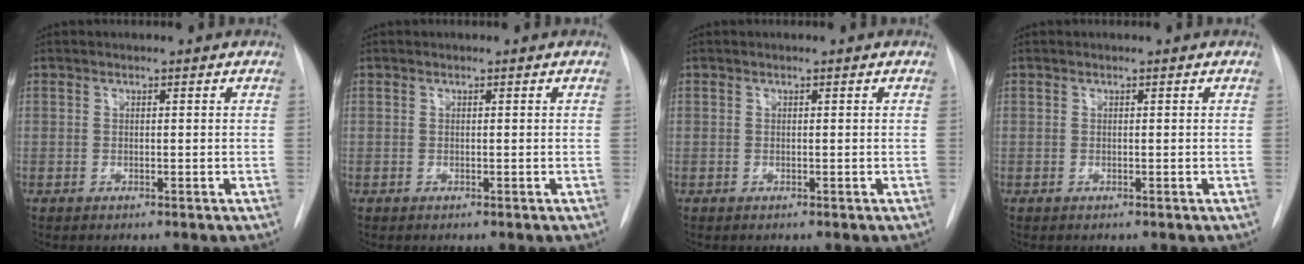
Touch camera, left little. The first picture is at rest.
{"total": 0.0}
{"total": 0.0}
{"total": 0.0}